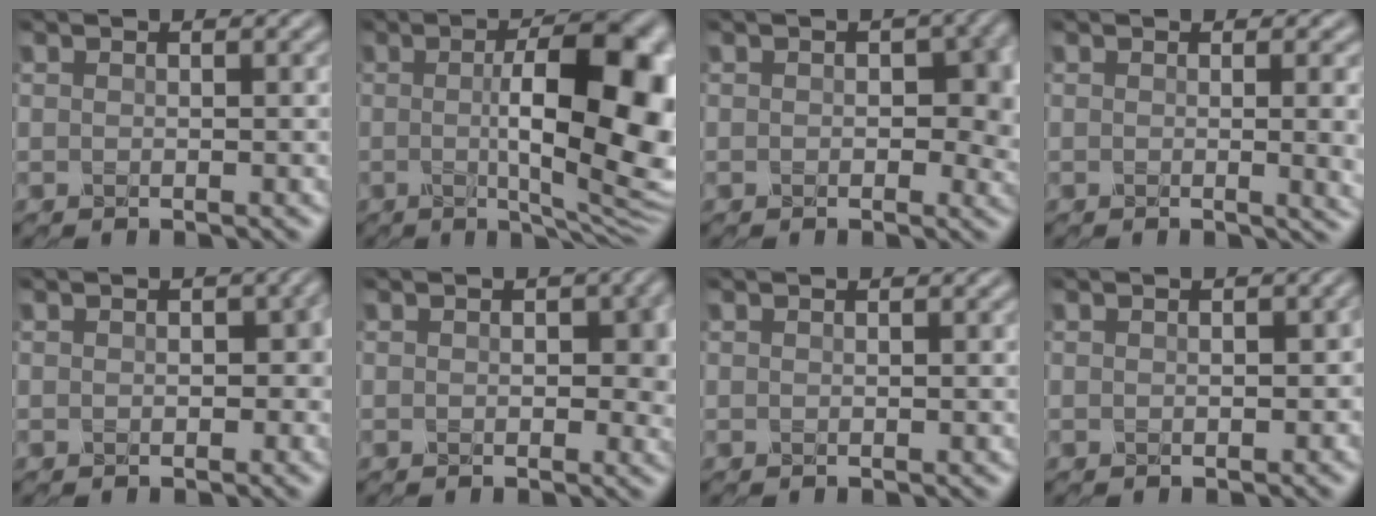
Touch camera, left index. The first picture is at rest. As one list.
[{"total": 12.6, "force": [0.2, 4.1, 11.9], "torque": [-0.162, 0.000, 0.004]}, {"total": 4.7, "force": [0.0, 3.2, 3.4], "torque": [-0.052, -0.004, -0.001]}, {"total": 3.0, "force": [0.2, 1.0, 2.8], "torque": [-0.040, -0.015, 0.014]}, {"total": 2.9, "force": [-0.4, 2.1, 1.9], "torque": [-0.030, -0.004, -0.006]}, {"total": 3.5, "force": [0.0, 2.4, 2.5], "torque": [-0.043, -0.004, 0.000]}, {"total": 0.0}, {"total": 1.7, "force": [-0.3, 1.2, 1.1], "torque": [-0.017, -0.005, -0.007]}]